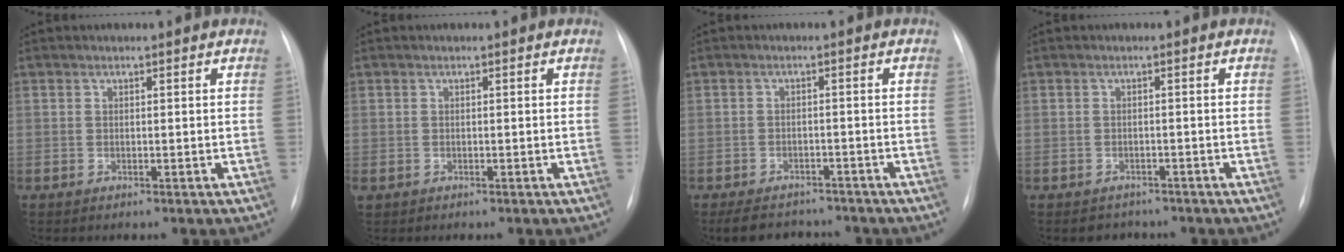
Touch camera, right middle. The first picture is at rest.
{"total": 0.9, "force": [-0.3, 0.8, 0.4], "torque": [-0.007, 0.003, 0.003]}
{"total": 7.9, "force": [-6.9, 3.1, 2.1], "torque": [-0.031, 0.000, -0.092]}
{"total": 2.4, "force": [-2.0, 1.4, -0.3], "torque": [-0.004, 0.005, -0.026]}